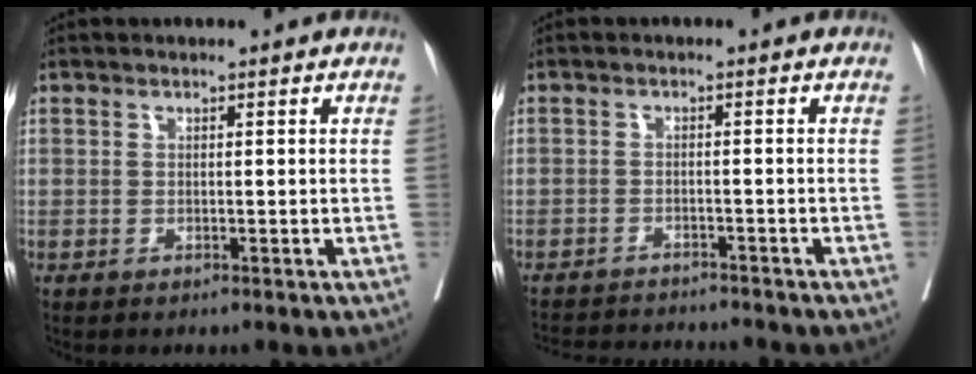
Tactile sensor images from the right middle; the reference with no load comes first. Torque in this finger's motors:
{"motor_torque": [0.96, -1.18, 0.26, 0.07]}